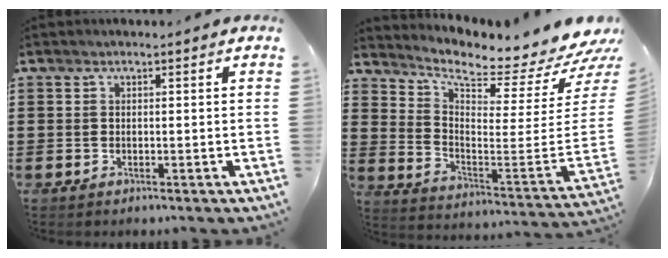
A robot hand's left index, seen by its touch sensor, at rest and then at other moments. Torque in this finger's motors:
{"motor_torque": [2.14, 0.00, 0.55, 0.03]}